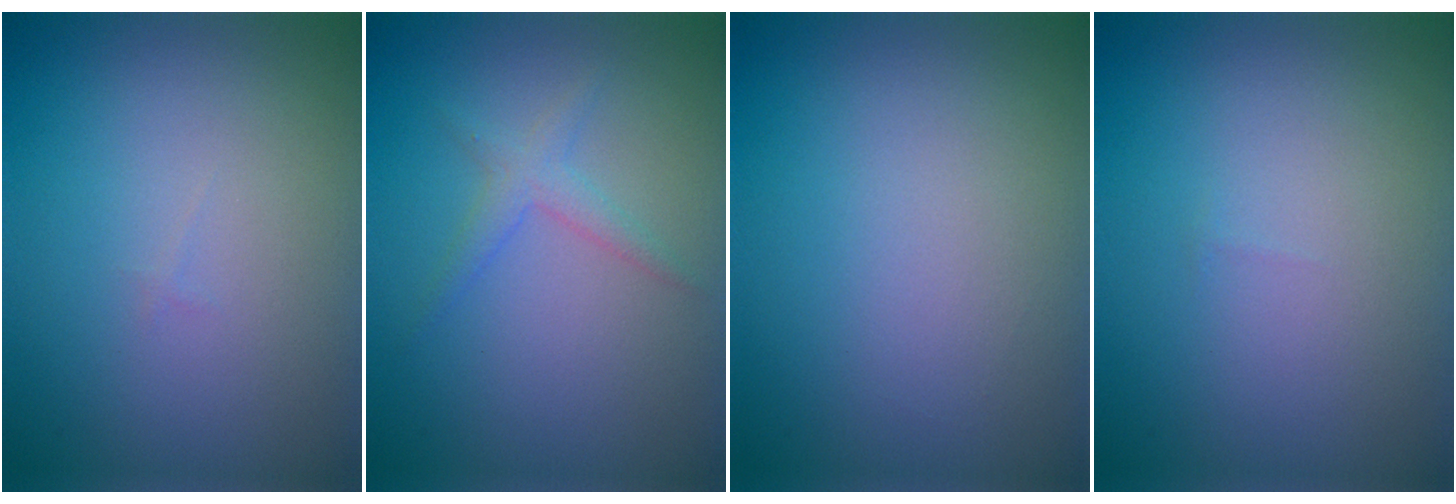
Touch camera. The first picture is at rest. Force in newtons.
{"total": 1.7, "press": 1.7, "slide": 0.1}
{"total": 0.0}
{"total": 0.0}